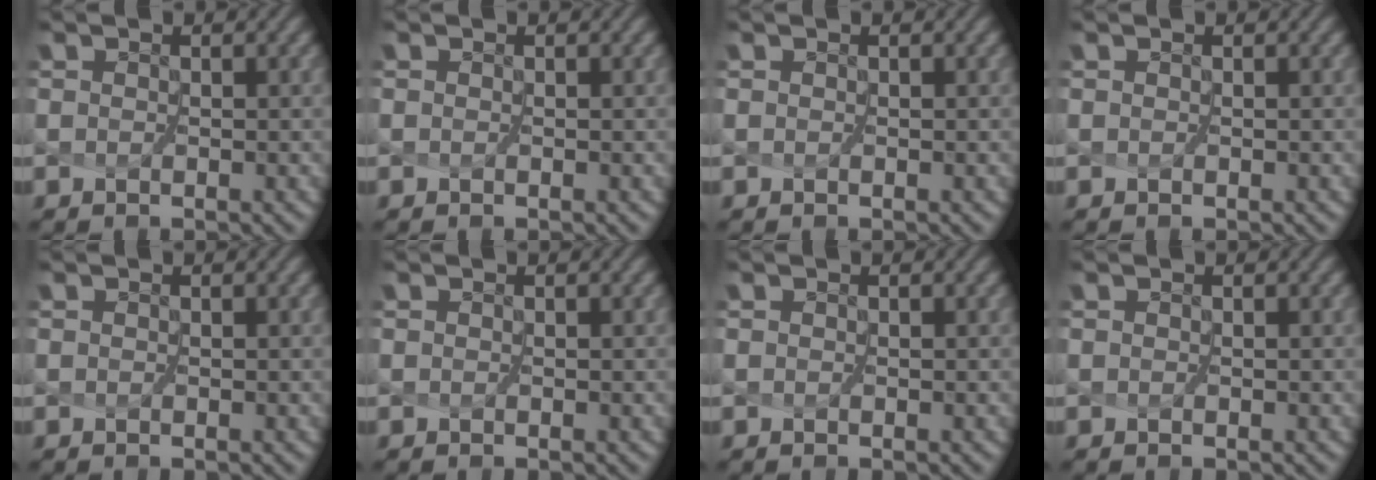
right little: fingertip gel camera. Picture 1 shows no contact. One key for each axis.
{"total": 0.0}
{"total": 0.0}
{"total": 0.0}
{"total": 0.0}
{"total": 0.0}
{"total": 0.0}
{"total": 0.0}